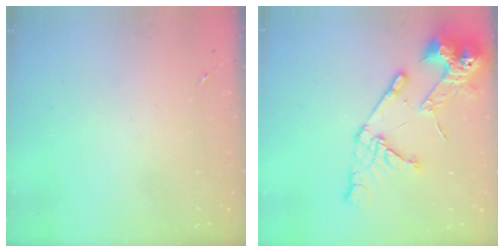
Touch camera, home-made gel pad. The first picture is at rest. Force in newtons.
{"total": 17.1, "press": 17.0, "slide": 2.1}